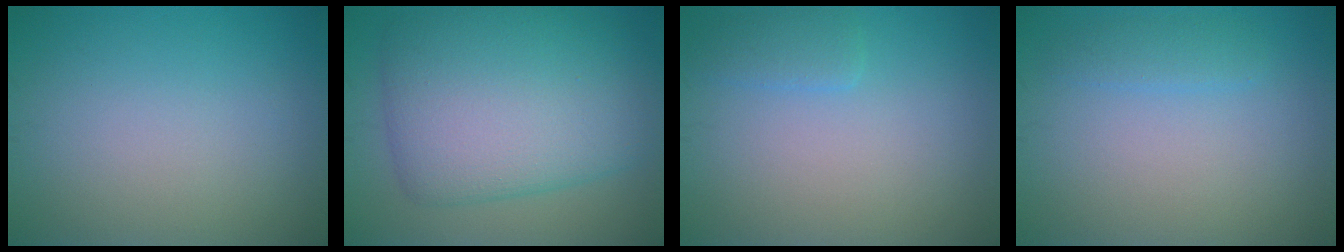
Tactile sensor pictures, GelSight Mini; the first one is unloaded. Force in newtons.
{"total": 10.4, "press": 10.4, "slide": 0.2}
{"total": 1.6, "press": 1.5, "slide": 0.2}
{"total": 1.4, "press": 1.4, "slide": 0.1}